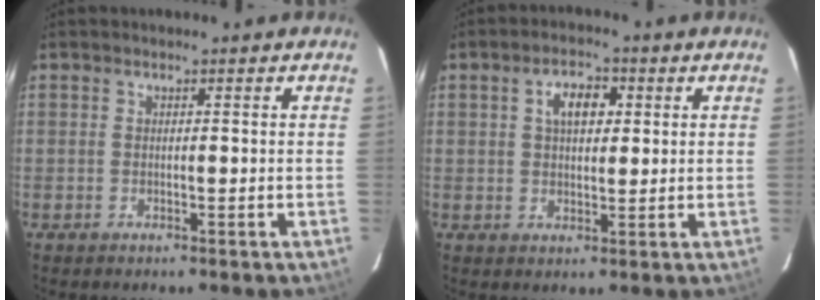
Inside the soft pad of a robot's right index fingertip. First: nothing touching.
{"total": 5.3, "force": [1.6, 3.1, 4.0], "torque": [-0.067, 0.016, 0.029]}